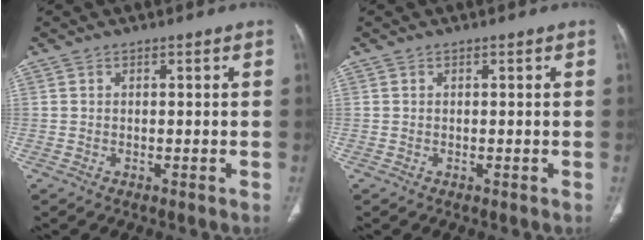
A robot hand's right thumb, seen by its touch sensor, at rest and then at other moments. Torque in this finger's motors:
{"motor_torque": [2.54, 2.47, 0.04, -0.04, 0.03]}